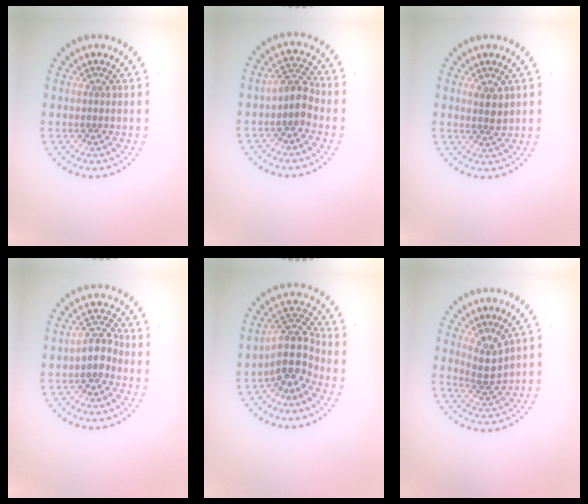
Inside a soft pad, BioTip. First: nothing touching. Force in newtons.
{"total": 2.4, "press": 2.2, "slide": 1.1}
{"total": 1.7, "press": 1.5, "slide": 0.7}
{"total": 2.4, "press": 2.0, "slide": 1.2}
{"total": 4.2, "press": 3.3, "slide": 2.7}
{"total": 2.5, "press": 1.9, "slide": 1.7}